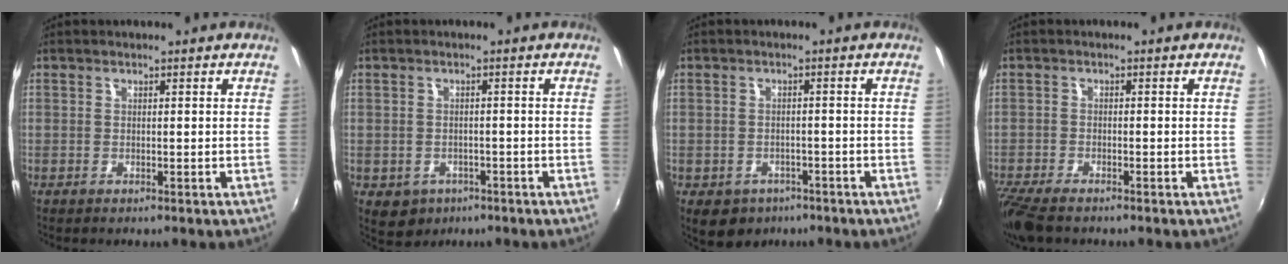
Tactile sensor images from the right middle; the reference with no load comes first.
{"total": 5.4, "force": [-2.4, 4.4, 2.1], "torque": [-0.050, -0.009, -0.024]}
{"total": 7.0, "force": [-4.1, 5.1, 2.6], "torque": [-0.062, -0.012, -0.049]}
{"total": 6.9, "force": [-5.5, 1.7, 3.7], "torque": [-0.097, -0.036, -0.106]}